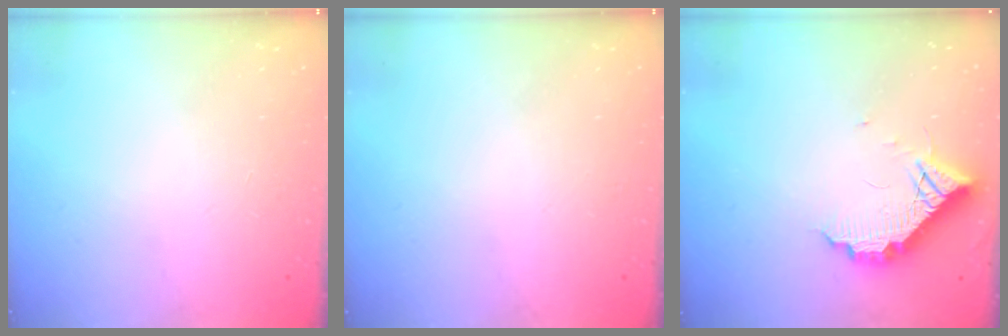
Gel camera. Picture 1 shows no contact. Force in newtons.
{"total": 0.0}
{"total": 10.2, "press": 10.2, "slide": 0.8}